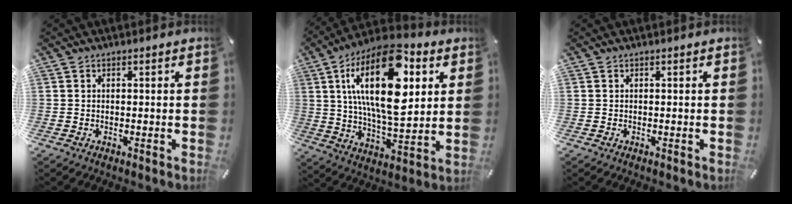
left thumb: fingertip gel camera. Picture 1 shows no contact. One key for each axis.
{"total": 25.0, "fx": 8.0, "fy": 11.8, "fz": 20.5, "tx": -0.382, "ty": -0.021, "tz": 0.120}
{"total": 0.0}